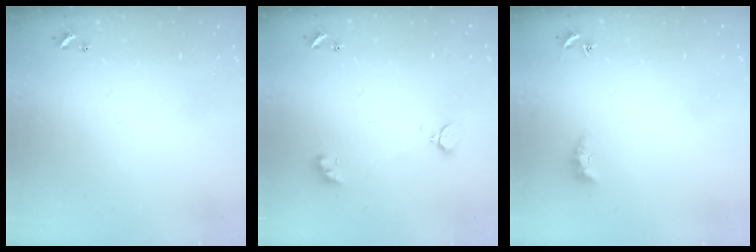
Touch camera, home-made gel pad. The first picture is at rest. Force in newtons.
{"total": 2.5, "press": 2.5, "slide": 0.6}
{"total": 2.2, "press": 2.1, "slide": 0.6}